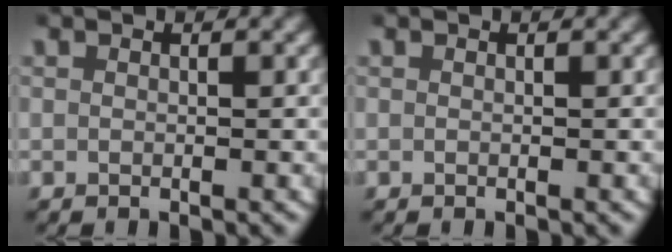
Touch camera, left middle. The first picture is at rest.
{"total": 0.0}